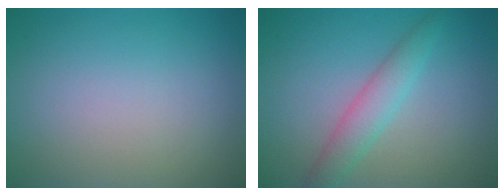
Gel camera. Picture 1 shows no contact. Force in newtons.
{"total": 2.9, "press": 2.9, "slide": 0.1}